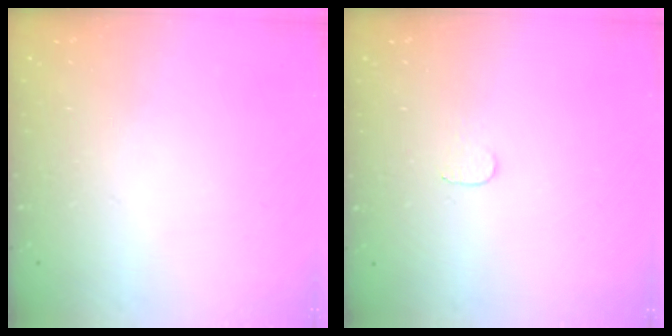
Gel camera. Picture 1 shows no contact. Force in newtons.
{"total": 3.0, "press": 3.0, "slide": 0.3}